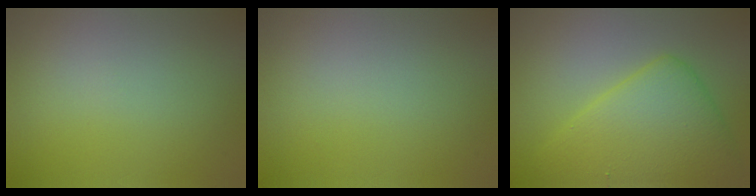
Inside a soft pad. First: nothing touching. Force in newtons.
{"total": 0.0}
{"total": 7.2, "press": 7.2, "slide": 0.3}